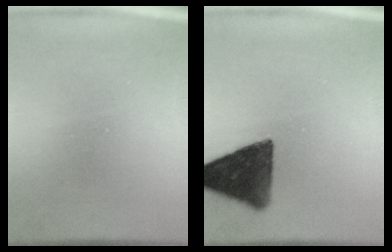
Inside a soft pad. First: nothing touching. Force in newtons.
{"total": 12.1}